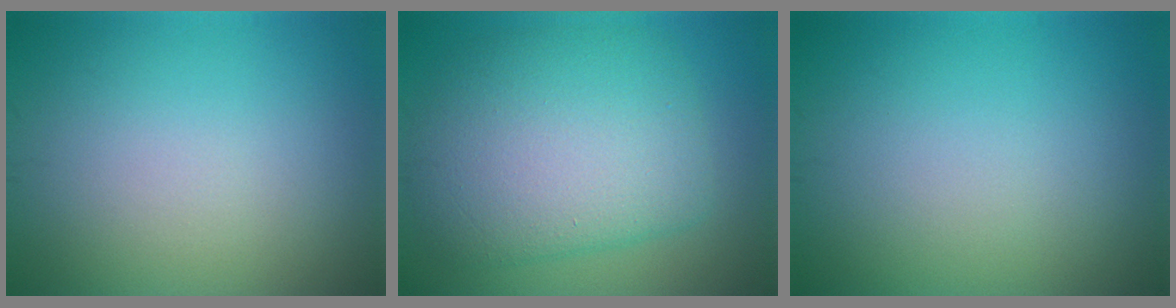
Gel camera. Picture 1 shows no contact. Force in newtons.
{"total": 8.6, "press": 8.6, "slide": 0.3}
{"total": 0.0}